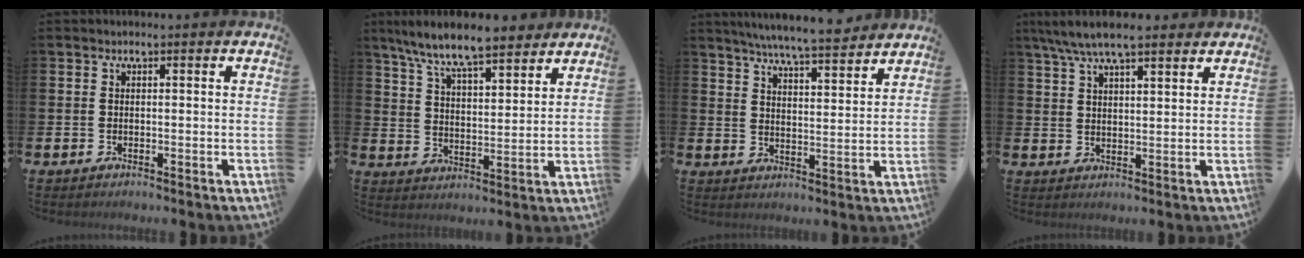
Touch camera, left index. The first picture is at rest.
{"total": 9.2, "force": [8.4, 1.4, 3.5], "torque": [-0.092, -0.042, 0.151]}
{"total": 6.7, "force": [6.5, -0.1, 1.8], "torque": [-0.051, -0.038, 0.113]}
{"total": 7.1, "force": [6.2, 1.4, 3.1], "torque": [-0.073, -0.014, 0.112]}